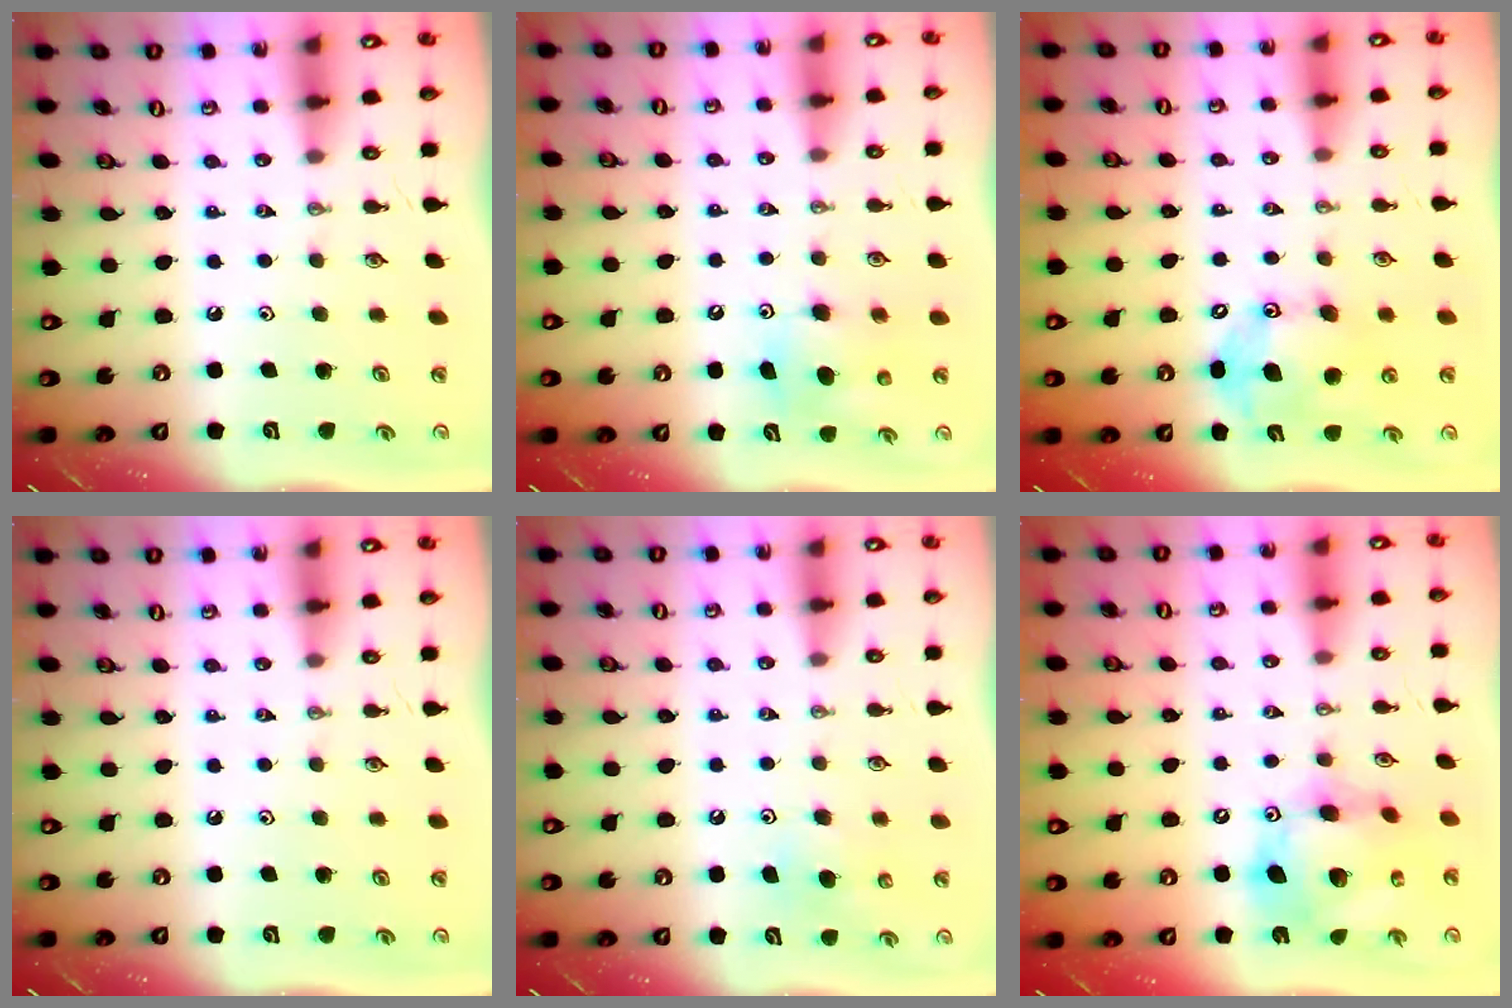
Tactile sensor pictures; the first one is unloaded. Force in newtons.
{"total": 7.5, "press": 7.4, "slide": 1.3}
{"total": 11.8, "press": 11.3, "slide": 3.3}
{"total": 0.0}
{"total": 5.3, "press": 5.2, "slide": 1.0}
{"total": 16.4, "press": 16.3, "slide": 1.6}